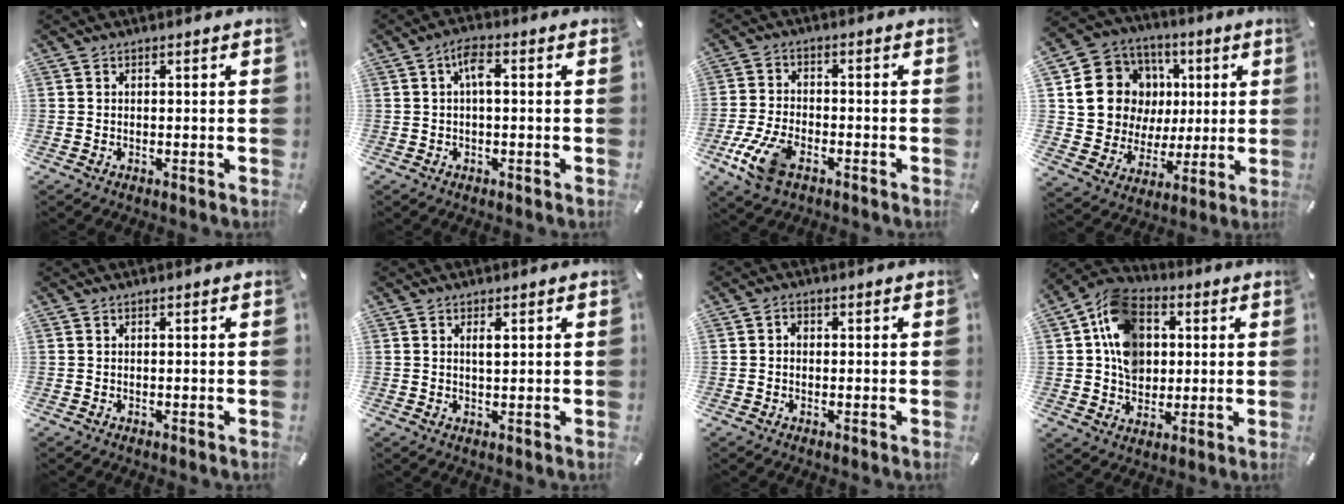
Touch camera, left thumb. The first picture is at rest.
{"total": 4.1, "force": [0.3, 1.7, 3.8], "torque": [-0.066, 0.012, 0.000]}
{"total": 9.4, "force": [-4.7, 5.0, 6.4], "torque": [-0.146, 0.008, -0.087]}
{"total": 15.7, "force": [3.5, 14.2, 5.8], "torque": [-0.087, -0.012, 0.085]}
{"total": 0.0}
{"total": 1.7, "force": [0.6, 0.6, 1.5], "torque": [-0.023, -0.002, 0.008]}
{"total": 1.4, "force": [-0.1, 1.2, 0.8], "torque": [-0.015, 0.006, -0.004]}
{"total": 13.5, "force": [2.5, 11.3, 7.0], "torque": [-0.138, -0.001, 0.047]}